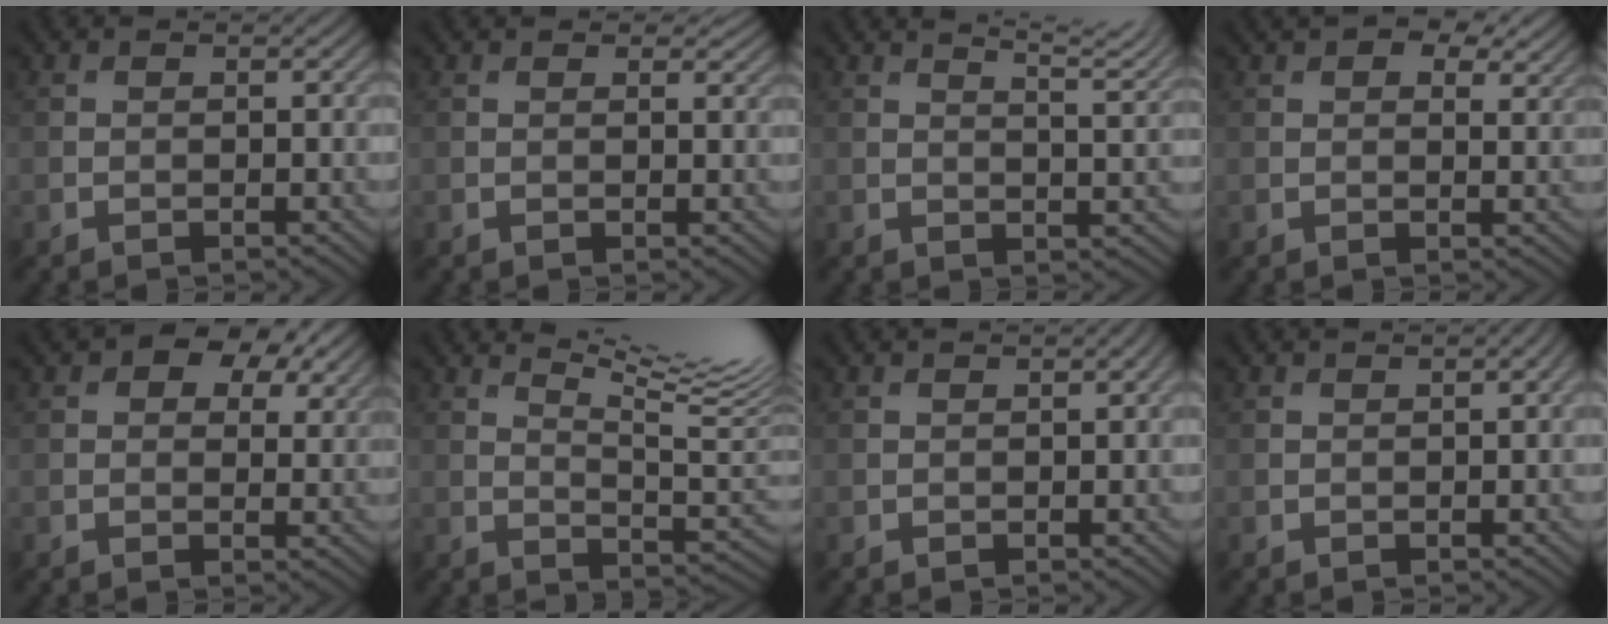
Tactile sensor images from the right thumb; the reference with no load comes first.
{"total": 2.6, "force": [1.9, 1.0, 1.4], "torque": [-0.029, 0.001, 0.028]}
{"total": 7.9, "force": [5.8, 1.9, 4.9], "torque": [-0.053, 0.018, 0.071]}
{"total": 8.0, "force": [5.0, 4.3, 4.5], "torque": [-0.079, 0.009, 0.074]}
{"total": 8.6, "force": [4.8, 5.3, 4.8], "torque": [-0.071, 0.009, 0.076]}
{"total": 14.1, "force": [8.6, 3.4, 10.7], "torque": [-0.175, 0.018, 0.136]}
{"total": 1.0, "force": [0.3, 0.1, 0.9], "torque": [-0.010, 0.000, 0.007]}
{"total": 1.4, "force": [0.3, 0.3, 1.3], "torque": [-0.017, 0.001, 0.007]}